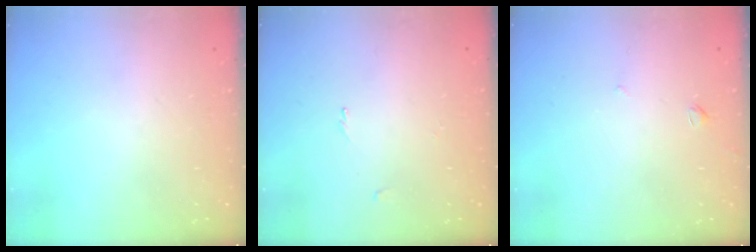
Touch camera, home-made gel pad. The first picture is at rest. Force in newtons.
{"total": 0.0}
{"total": 1.7, "press": 1.6, "slide": 0.5}